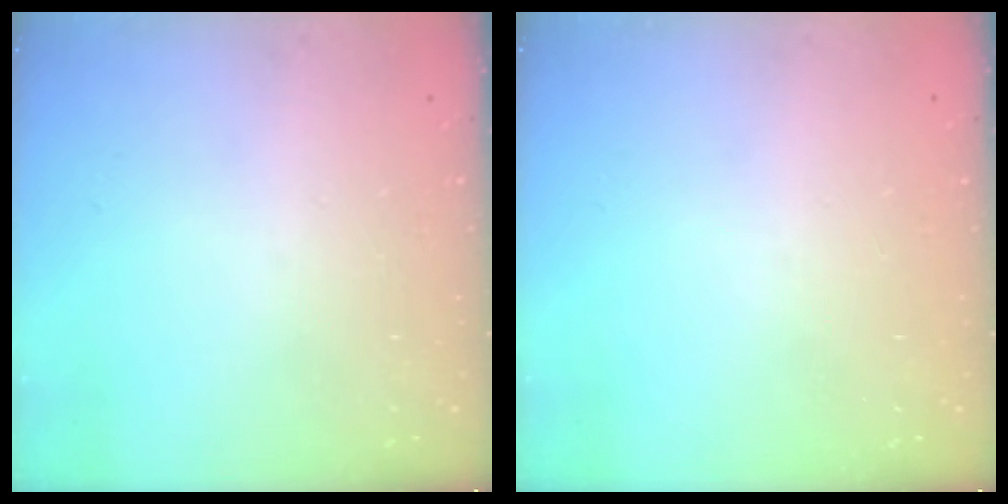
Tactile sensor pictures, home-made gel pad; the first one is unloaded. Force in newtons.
{"total": 0.0}